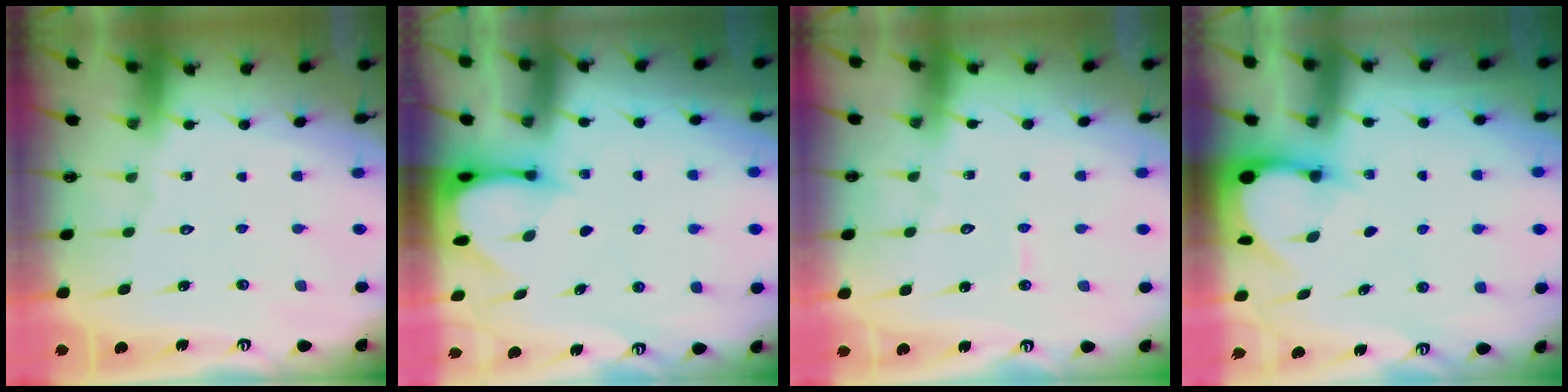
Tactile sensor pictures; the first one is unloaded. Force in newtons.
{"total": 3.3, "press": 3.3, "slide": 0.3}
{"total": 2.8, "press": 2.8, "slide": 0.3}
{"total": 3.3, "press": 3.3, "slide": 0.2}